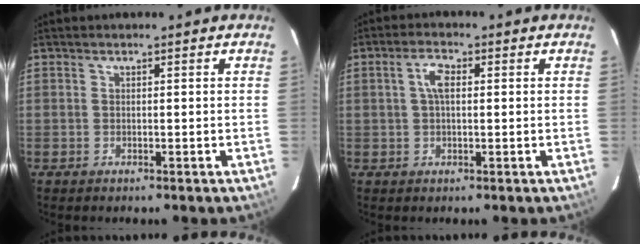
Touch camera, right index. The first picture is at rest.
{"total": 3.5, "force": [0.6, 1.6, 3.1], "torque": [-0.062, 0.010, 0.011]}